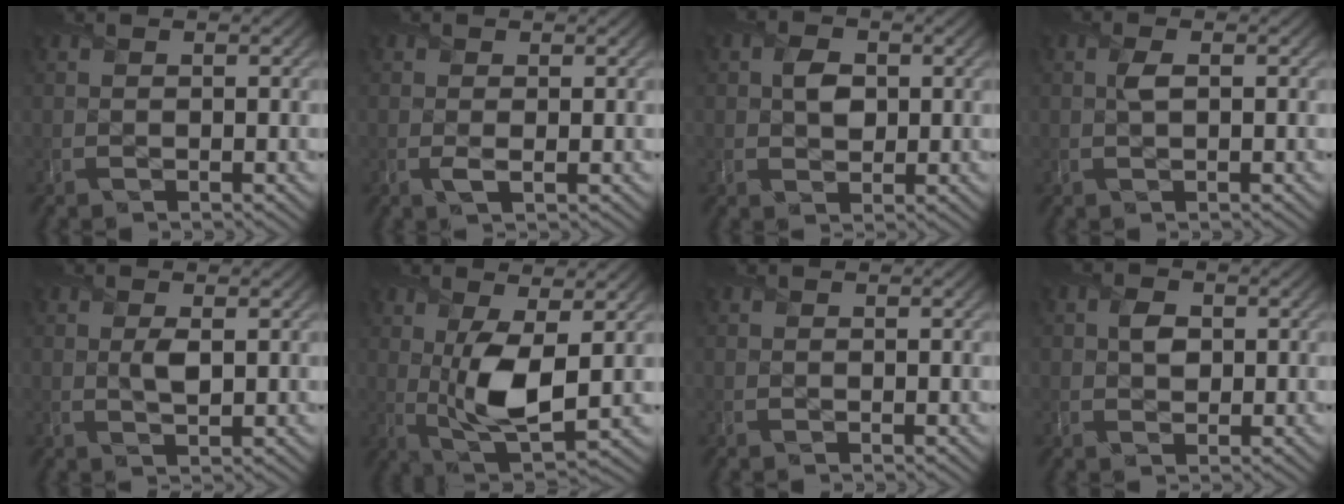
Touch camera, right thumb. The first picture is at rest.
{"total": 1.1, "force": [-0.1, 0.5, 1.0], "torque": [-0.023, -0.004, -0.004]}
{"total": 3.2, "force": [0.4, 2.5, 2.0], "torque": [-0.042, -0.004, 0.002]}
{"total": 1.7, "force": [0.2, 0.8, 1.5], "torque": [-0.035, 0.000, 0.002]}
{"total": 2.3, "force": [0.5, 1.0, 1.9], "torque": [-0.041, -0.005, 0.007]}
{"total": 8.2, "force": [0.6, 3.6, 7.3], "torque": [-0.151, -0.007, 0.014]}
{"total": 0.0}
{"total": 2.6, "force": [0.4, 2.0, 1.5], "torque": [-0.034, -0.003, 0.002]}